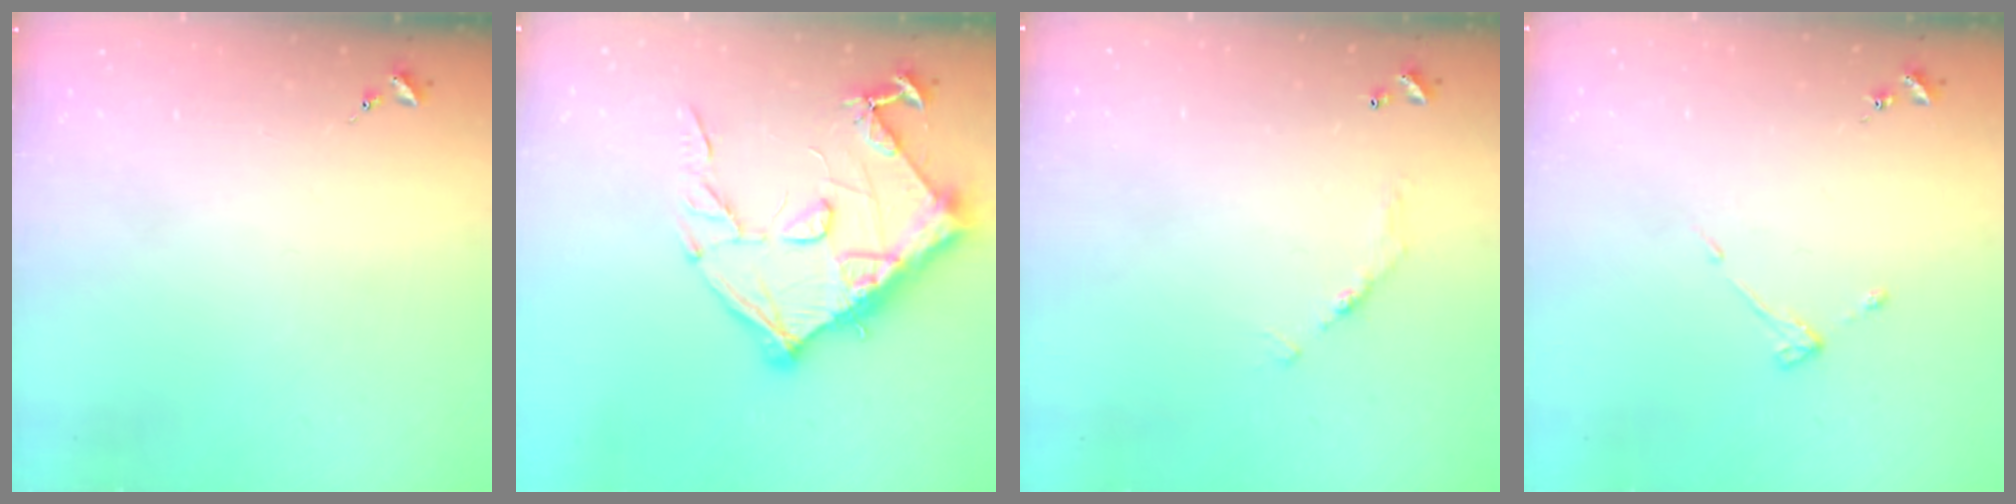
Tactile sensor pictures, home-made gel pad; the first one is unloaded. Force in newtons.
{"total": 15.4, "press": 15.4, "slide": 1.0}
{"total": 6.8, "press": 6.8, "slide": 0.5}
{"total": 3.0, "press": 3.0, "slide": 0.6}